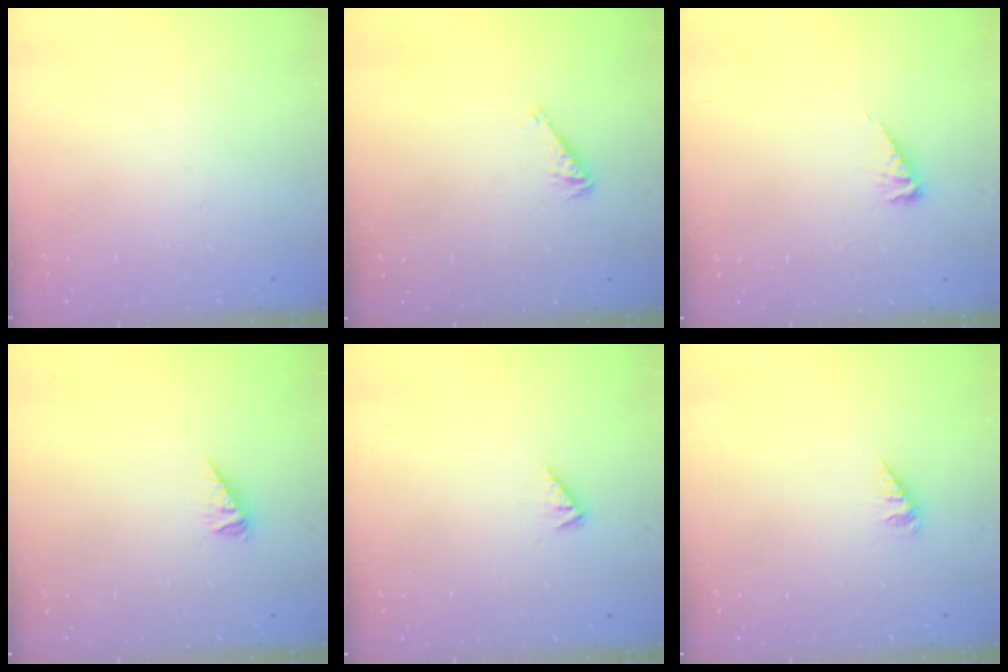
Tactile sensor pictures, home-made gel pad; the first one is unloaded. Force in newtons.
{"total": 3.4, "press": 3.4, "slide": 0.4}
{"total": 6.1, "press": 6.1, "slide": 0.7}
{"total": 3.2, "press": 3.2, "slide": 0.2}
{"total": 1.9, "press": 1.9, "slide": 0.4}
{"total": 1.5, "press": 1.5, "slide": 0.3}